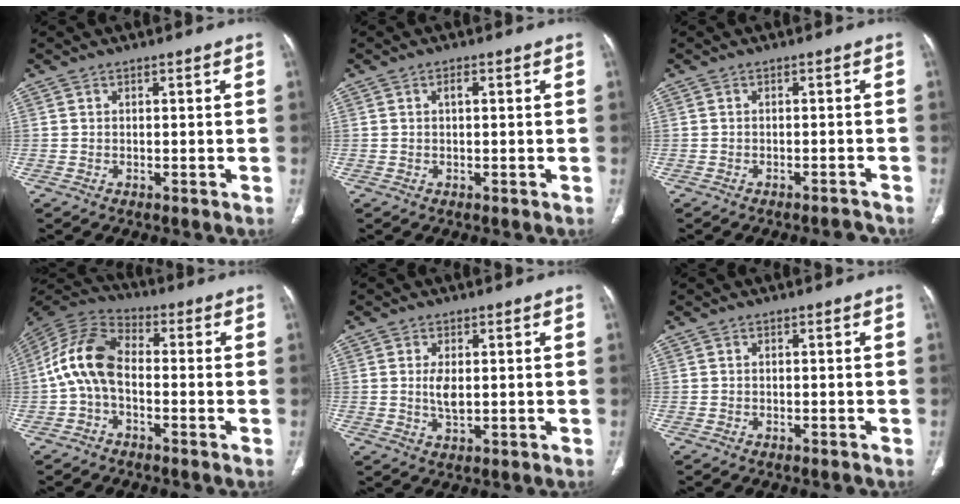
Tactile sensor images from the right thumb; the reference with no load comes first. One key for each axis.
{"total": 1.3, "fx": 0.4, "fy": 0.3, "fz": 1.2, "tx": -0.023, "ty": 0.001, "tz": 0.006}
{"total": 2.2, "fx": -2.2, "fy": 0.3, "fz": 0.5, "tx": -0.009, "ty": 0.017, "tz": -0.025}
{"total": 11.1, "fx": -1.4, "fy": 6.6, "fz": 8.8, "tx": -0.175, "ty": 0.034, "tz": -0.040}
{"total": 3.5, "fx": 0.4, "fy": 1.4, "fz": 3.2, "tx": -0.067, "ty": -0.010, "tz": 0.012}
{"total": 0.6, "fx": -0.5, "fy": 0.1, "fz": 0.2, "tx": -0.005, "ty": 0.003, "tz": -0.007}